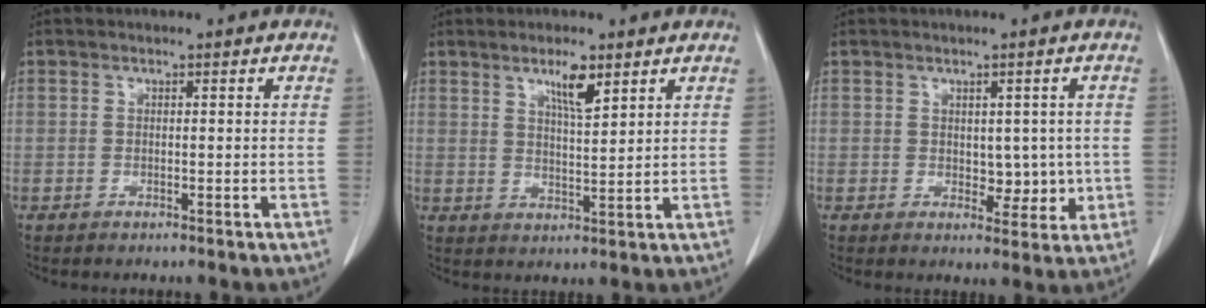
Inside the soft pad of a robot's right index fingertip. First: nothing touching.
{"total": 4.8, "force": [3.0, 0.7, 3.6], "torque": [-0.066, -0.005, 0.052]}
{"total": 4.2, "force": [0.0, 2.7, 3.2], "torque": [-0.030, 0.000, 0.010]}